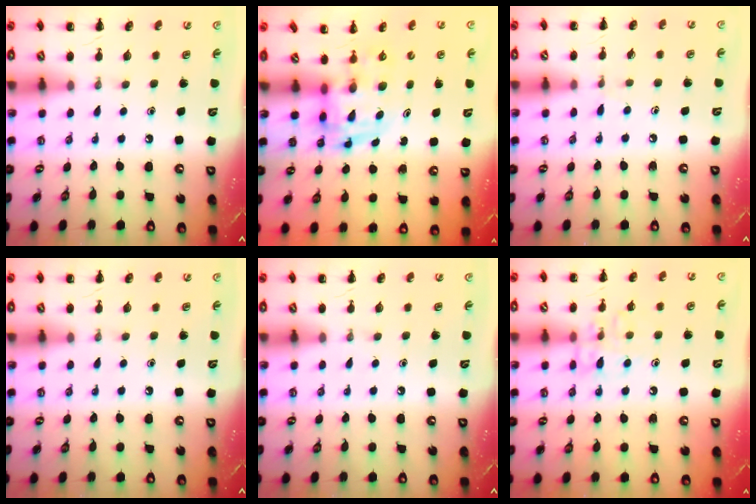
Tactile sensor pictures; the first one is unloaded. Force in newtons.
{"total": 3.6, "press": 3.5, "slide": 0.6}
{"total": 5.1, "press": 4.8, "slide": 1.8}
{"total": 0.0}
{"total": 0.0}
{"total": 9.9, "press": 9.8, "slide": 0.7}